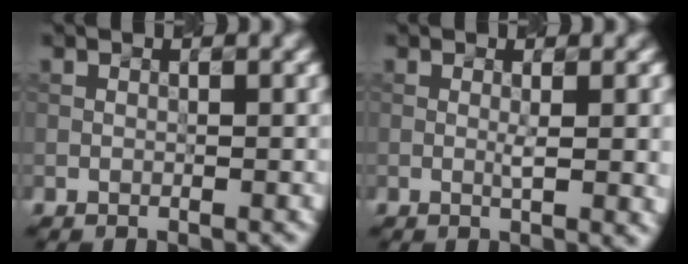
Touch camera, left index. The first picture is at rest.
{"total": 3.0, "force": [-0.1, 0.5, 3.0], "torque": [-0.044, 0.001, 0.002]}